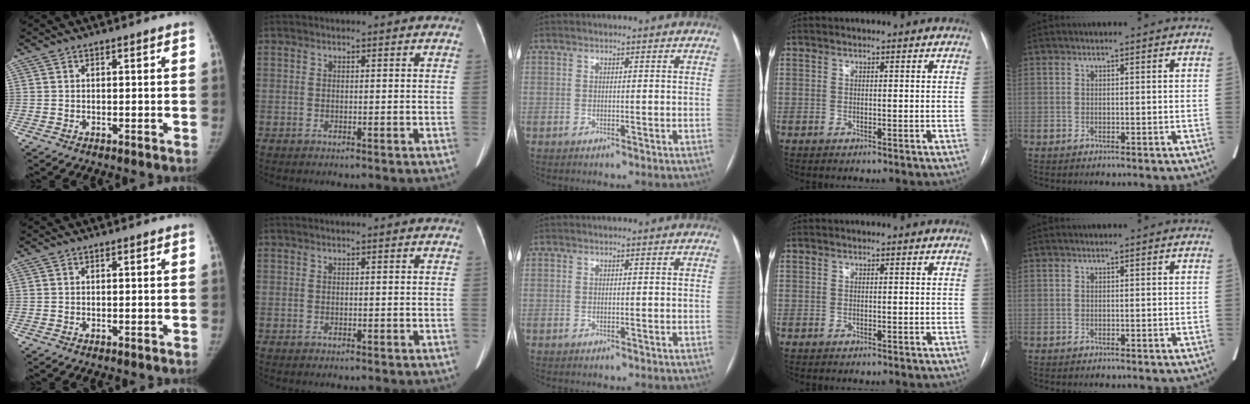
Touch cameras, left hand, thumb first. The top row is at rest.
{}